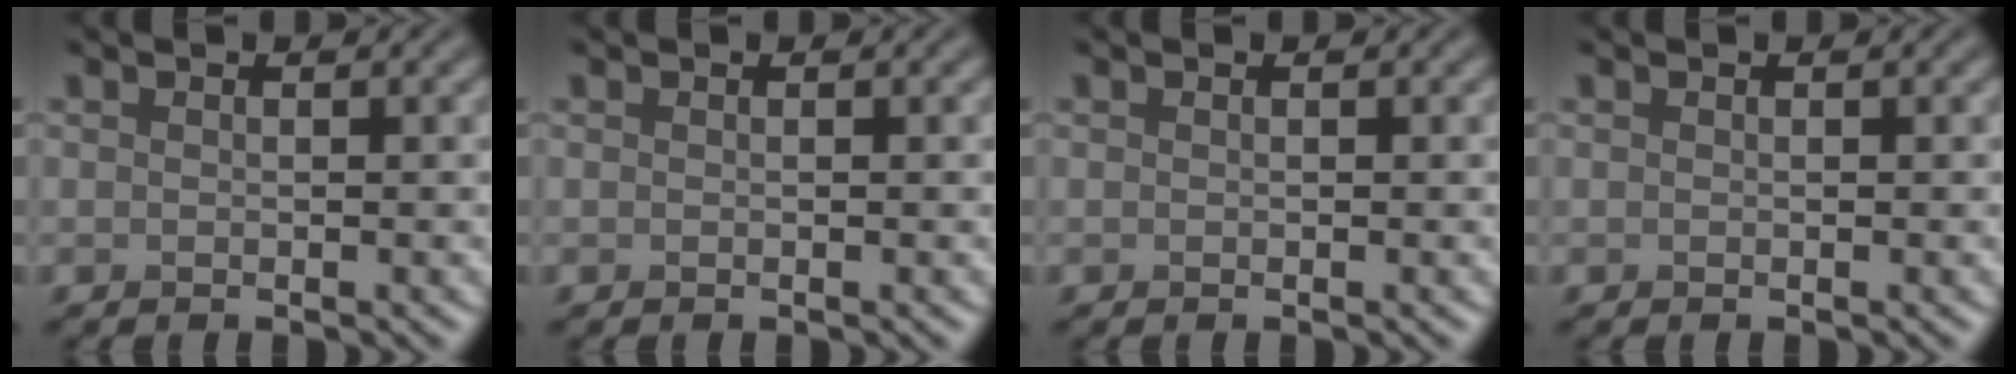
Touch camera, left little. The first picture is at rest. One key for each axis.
{"total": 0.0}
{"total": 0.0}
{"total": 0.0}